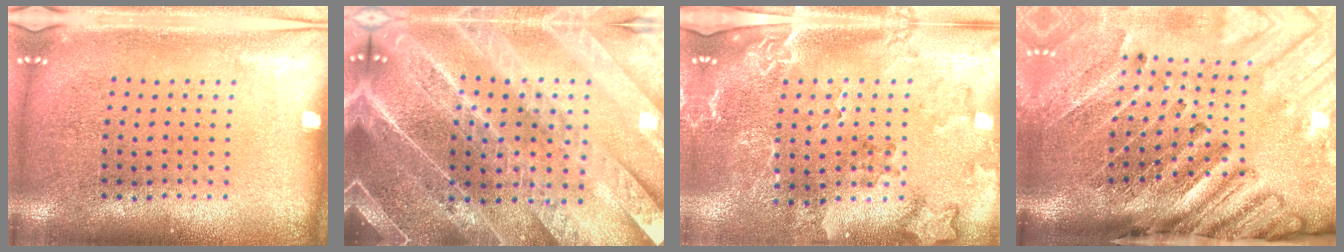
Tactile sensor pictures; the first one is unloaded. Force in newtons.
{"total": 5.2, "press": 4.5, "slide": 2.7}
{"total": 2.0, "press": 1.9, "slide": 0.7}
{"total": 4.5, "press": 3.4, "slide": 3.0}